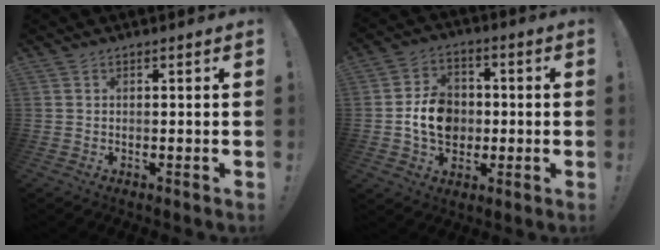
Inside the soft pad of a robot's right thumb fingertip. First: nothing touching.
{"total": 11.5, "force": [-1.4, 9.3, 6.6], "torque": [-0.100, 0.012, -0.022]}